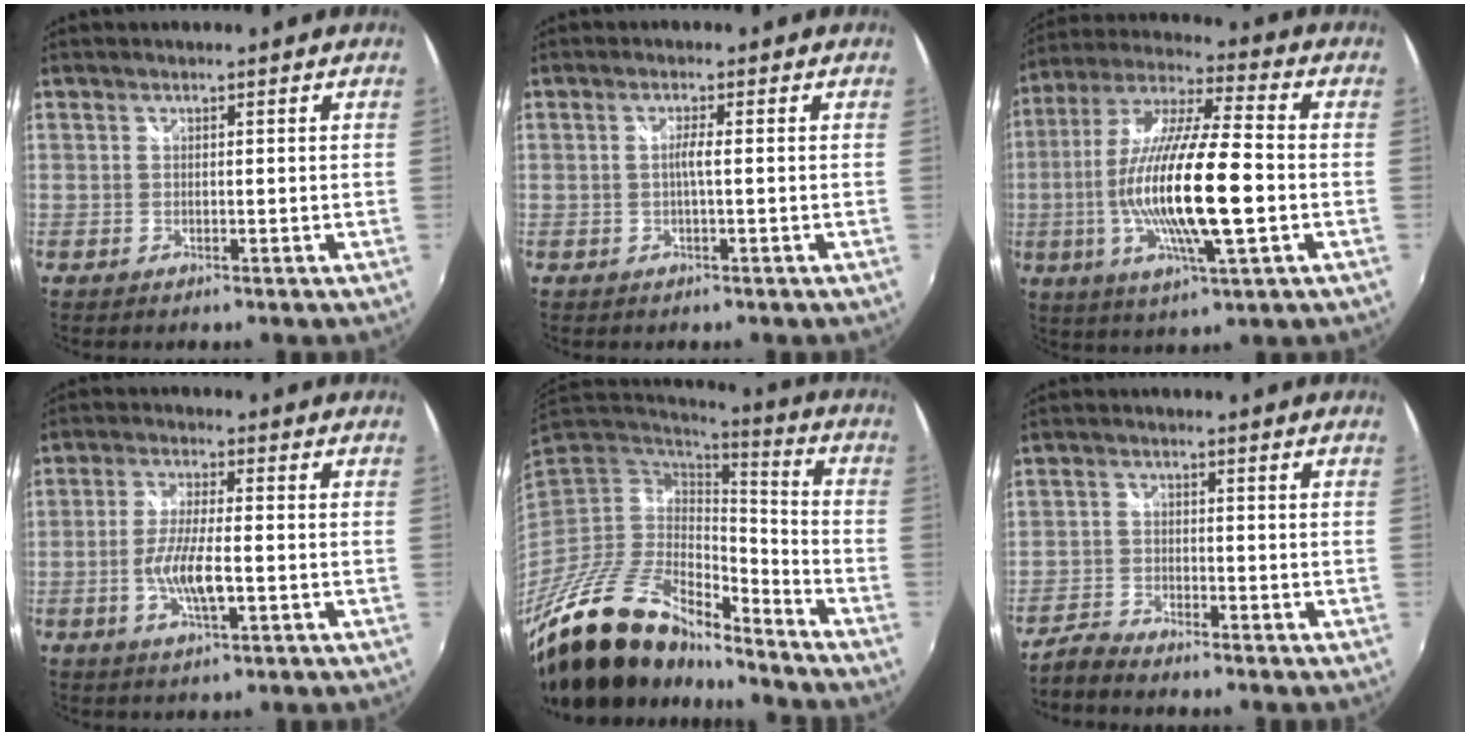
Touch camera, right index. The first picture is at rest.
{"total": 1.6, "force": [-0.3, -0.3, 1.6], "torque": [-0.028, 0.001, -0.007]}
{"total": 20.0, "force": [-3.4, 3.2, 19.4], "torque": [-0.367, -0.015, -0.063]}
{"total": 8.0, "force": [-2.0, 1.8, 7.5], "torque": [-0.149, -0.007, -0.038]}
{"total": 21.0, "force": [-16.4, 7.2, 10.9], "torque": [-0.218, -0.027, -0.297]}
{"total": 3.8, "force": [-3.6, 0.8, 0.9], "torque": [-0.028, -0.006, -0.076]}